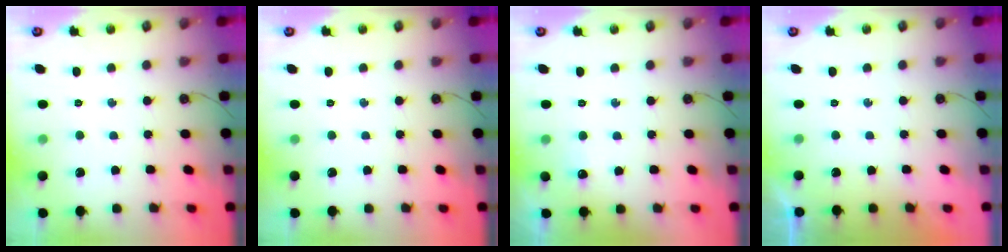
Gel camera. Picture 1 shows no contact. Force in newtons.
{"total": 0.0}
{"total": 4.1, "press": 4.0, "slide": 0.6}
{"total": 0.0}